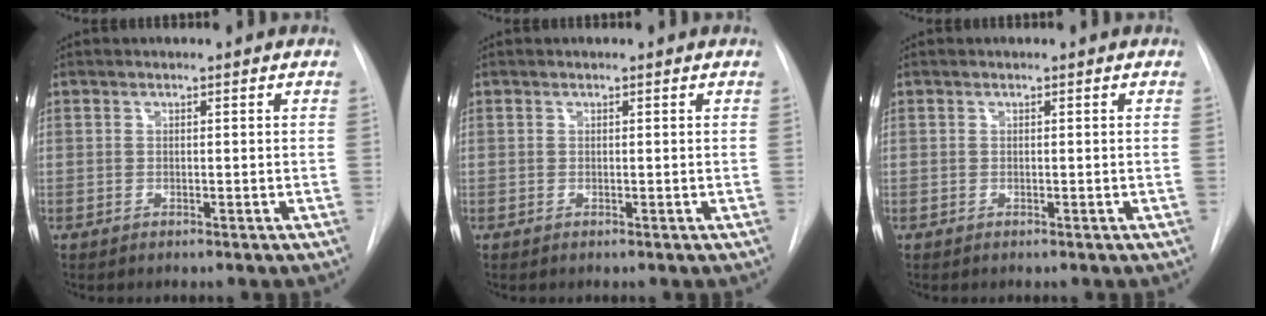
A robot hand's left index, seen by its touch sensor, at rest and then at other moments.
{"total": 0.0}
{"total": 0.0}